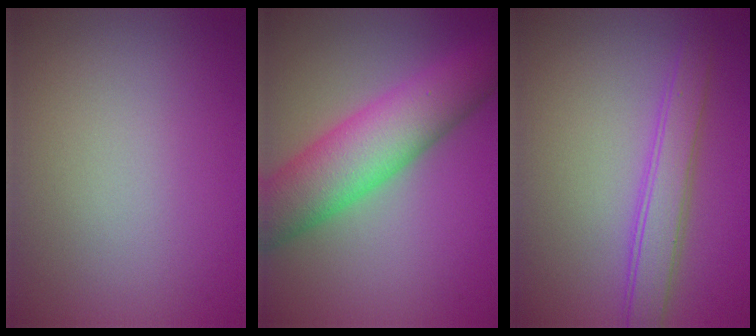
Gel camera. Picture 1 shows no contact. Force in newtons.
{"total": 8.5, "press": 8.5, "slide": 0.1}
{"total": 3.3, "press": 3.3, "slide": 0.1}